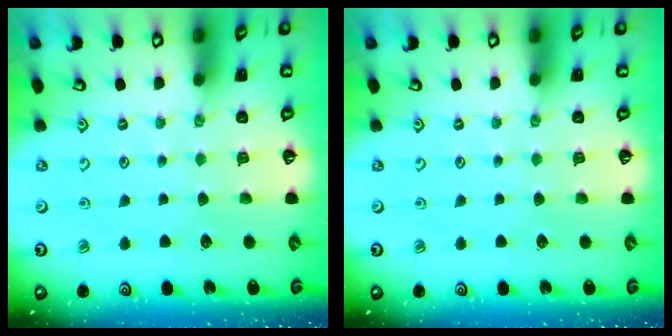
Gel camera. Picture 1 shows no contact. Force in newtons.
{"total": 0.0}